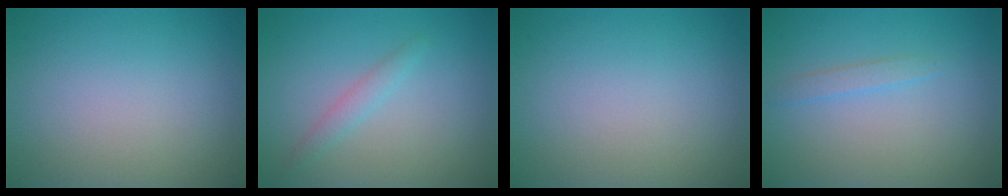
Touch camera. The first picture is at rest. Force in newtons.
{"total": 1.5, "press": 1.5, "slide": 0.1}
{"total": 0.0}
{"total": 1.2, "press": 1.2, "slide": 0.1}